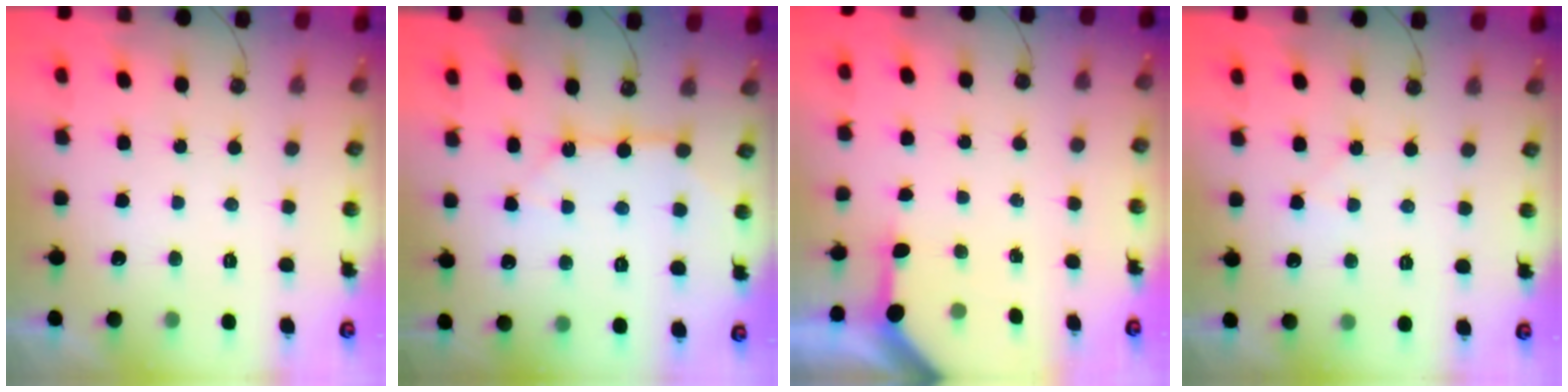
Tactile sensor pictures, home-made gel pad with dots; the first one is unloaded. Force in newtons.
{"total": 8.2, "press": 8.1, "slide": 0.9}
{"total": 3.3, "press": 3.3, "slide": 0.3}
{"total": 4.0, "press": 4.0, "slide": 0.7}